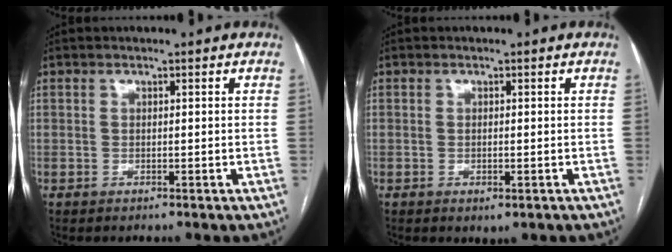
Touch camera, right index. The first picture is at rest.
{"total": 1.6, "force": [-0.6, 0.6, 1.3], "torque": [-0.024, -0.005, -0.002]}